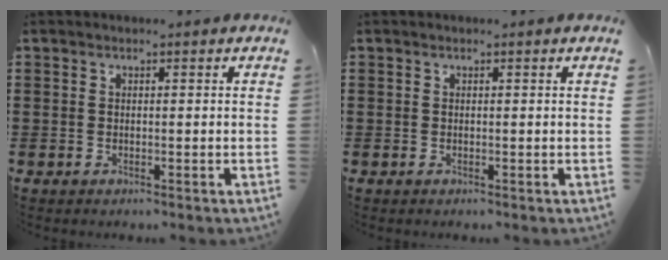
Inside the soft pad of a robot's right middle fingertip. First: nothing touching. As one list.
[{"total": 0.0}]